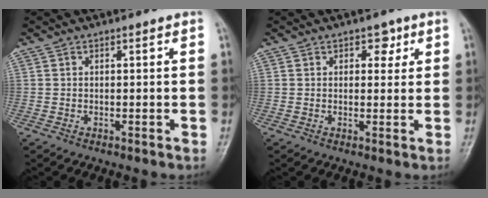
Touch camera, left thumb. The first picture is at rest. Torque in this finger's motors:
{"motor_torque": [-0.11, -0.10, 0.02, 0.00, -0.05]}